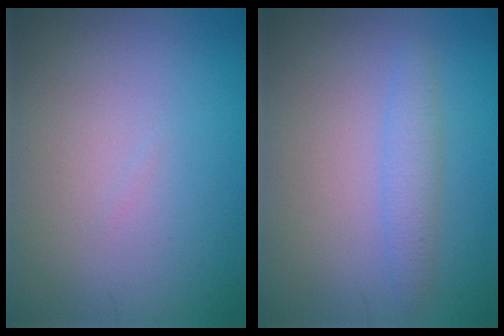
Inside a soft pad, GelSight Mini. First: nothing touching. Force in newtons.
{"total": 1.9, "press": 1.9, "slide": 0.1}